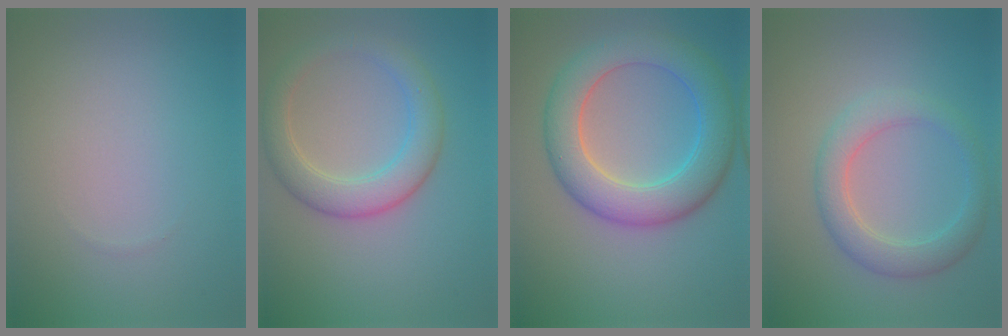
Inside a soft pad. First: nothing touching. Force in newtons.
{"total": 4.8, "press": 4.7, "slide": 0.3}
{"total": 7.7, "press": 7.7, "slide": 0.0}
{"total": 3.5, "press": 3.5, "slide": 0.2}